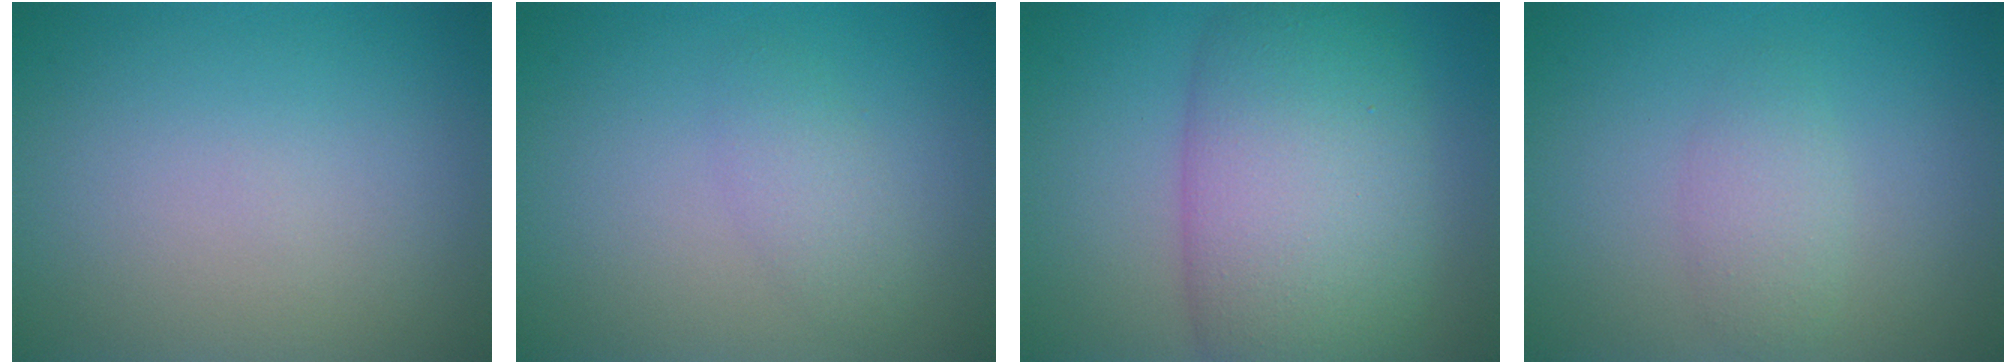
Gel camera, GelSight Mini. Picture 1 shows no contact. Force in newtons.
{"total": 1.7, "press": 1.7, "slide": 0.1}
{"total": 11.1, "press": 11.1, "slide": 0.4}
{"total": 2.0, "press": 2.0, "slide": 0.1}